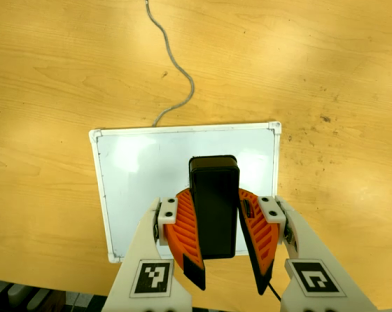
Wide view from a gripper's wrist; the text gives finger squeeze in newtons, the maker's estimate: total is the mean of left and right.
{"total": 10.3, "left": 9.6, "right": 10.9}